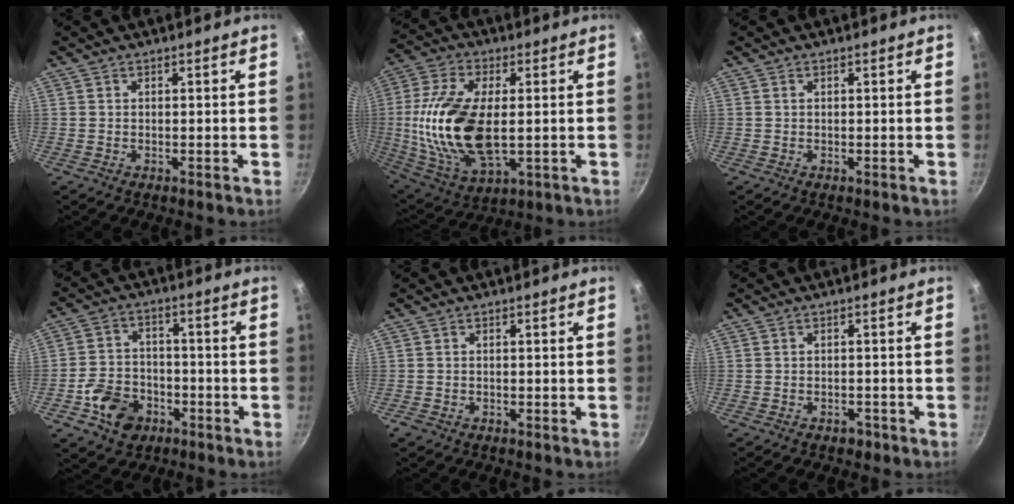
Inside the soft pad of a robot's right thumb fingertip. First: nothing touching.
{"total": 20.3, "force": [0.2, 10.3, 17.5], "torque": [-0.351, -0.001, 0.007]}
{"total": 0.0}
{"total": 9.8, "force": [-4.4, 7.5, 4.6], "torque": [-0.064, 0.038, -0.078]}
{"total": 0.8, "force": [-0.6, 0.6, 0.2], "torque": [-0.007, 0.002, -0.007]}
{"total": 1.6, "force": [-1.1, 1.0, 0.6], "torque": [0.000, 0.016, -0.006]}